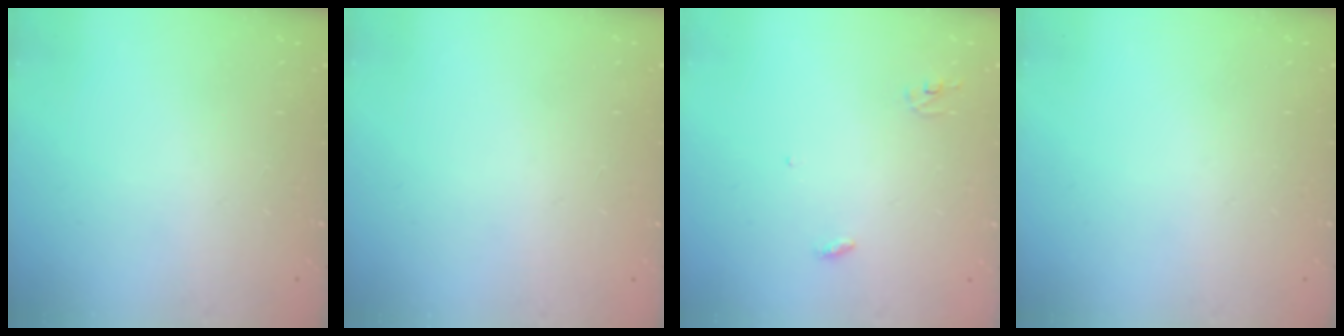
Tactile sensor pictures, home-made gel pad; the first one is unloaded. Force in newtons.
{"total": 1.1, "press": 0.9, "slide": 0.6}
{"total": 2.9, "press": 2.9, "slide": 0.2}
{"total": 0.0}